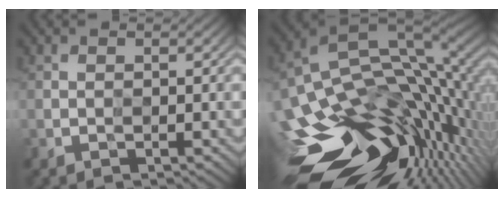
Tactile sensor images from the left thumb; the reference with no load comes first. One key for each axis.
{"total": 16.6, "fx": -4.7, "fy": 9.8, "fz": 12.5, "tx": -0.252, "ty": -0.024, "tz": -0.076}